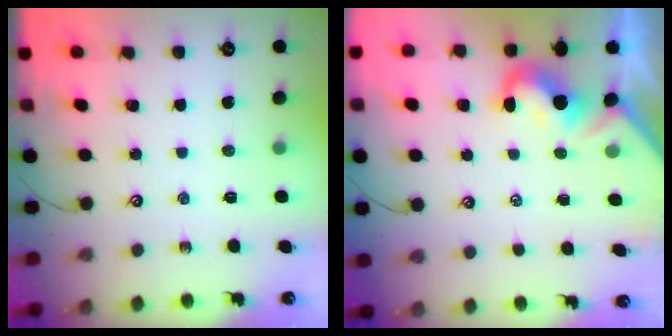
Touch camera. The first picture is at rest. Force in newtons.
{"total": 1.8, "press": 1.6, "slide": 0.8}